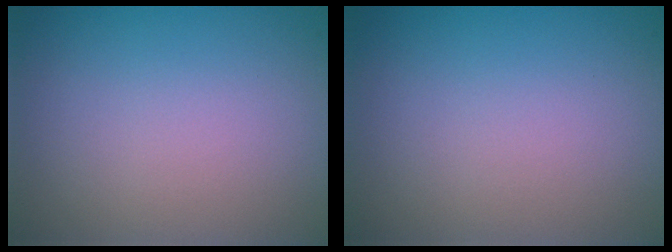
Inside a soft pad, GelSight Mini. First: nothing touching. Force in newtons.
{"total": 0.0}